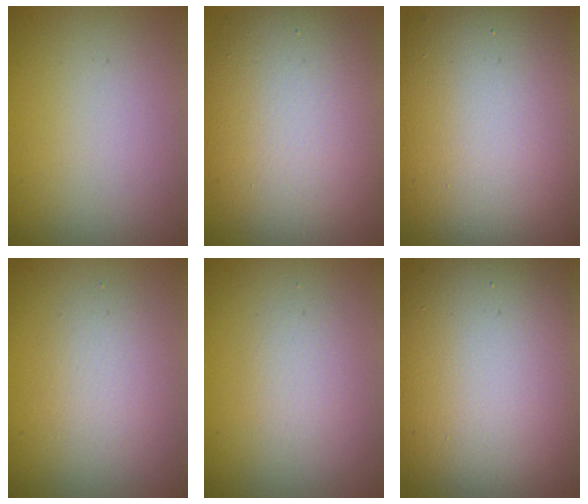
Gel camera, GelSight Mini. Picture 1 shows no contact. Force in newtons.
{"total": 10.4, "press": 10.4, "slide": 0.5}
{"total": 14.4, "press": 14.4, "slide": 0.8}
{"total": 2.0, "press": 2.0, "slide": 0.2}
{"total": 1.6, "press": 1.6, "slide": 0.0}
{"total": 14.7, "press": 14.6, "slide": 1.5}